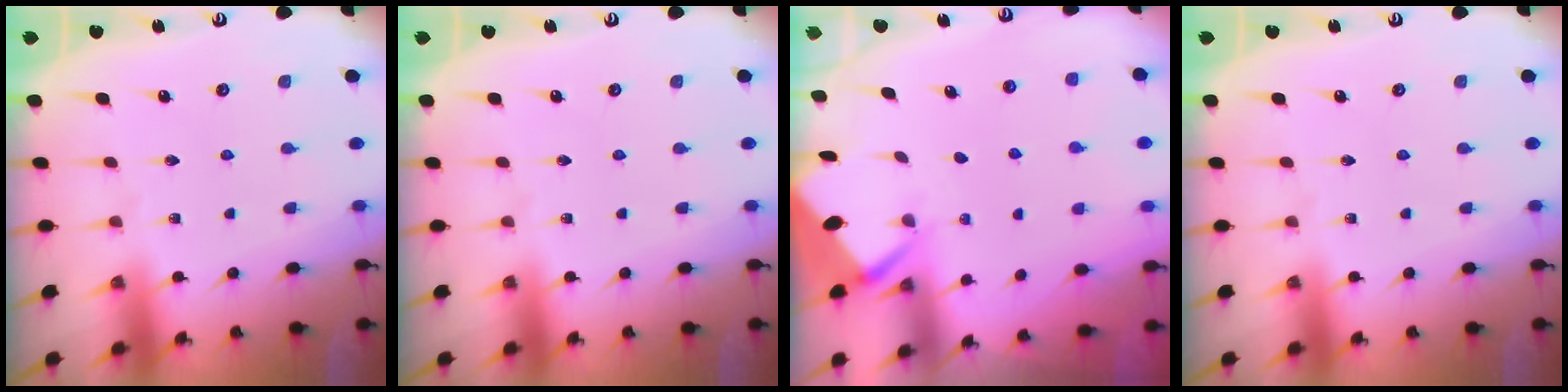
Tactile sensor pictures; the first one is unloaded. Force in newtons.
{"total": 0.0}
{"total": 2.8, "press": 2.8, "slide": 0.3}
{"total": 0.0}